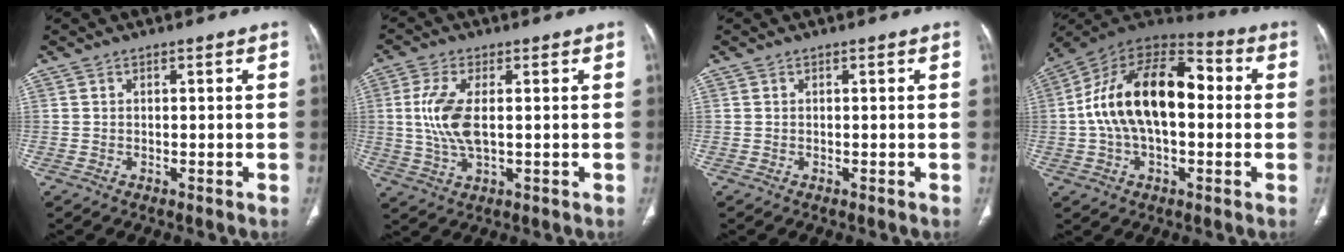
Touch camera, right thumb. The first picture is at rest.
{"total": 8.6, "force": [0.7, 3.7, 7.7], "torque": [-0.183, -0.005, 0.017]}
{"total": 0.0}
{"total": 20.9, "force": [1.0, 11.7, 17.2], "torque": [-0.297, 0.042, 0.009]}